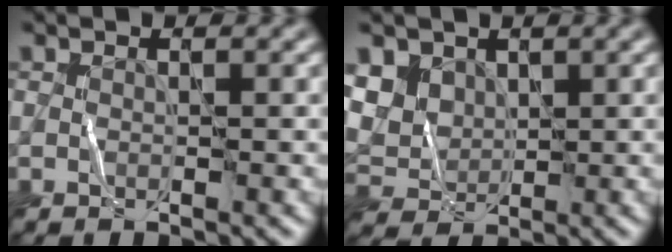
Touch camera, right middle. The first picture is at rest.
{"total": 4.9, "force": [2.1, 3.9, 2.1], "torque": [-0.067, 0.003, 0.053]}